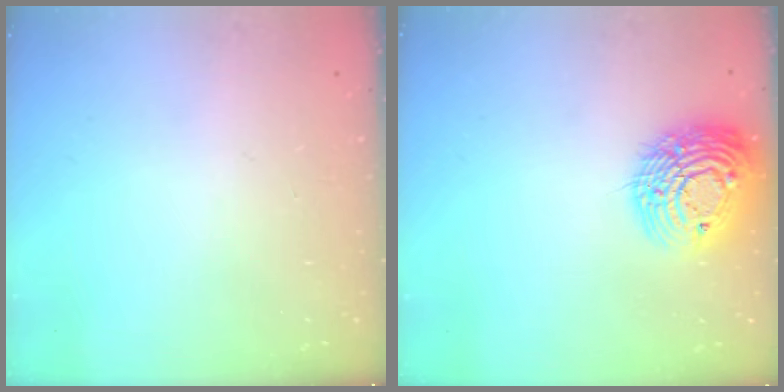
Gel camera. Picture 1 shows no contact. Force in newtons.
{"total": 17.2, "press": 17.2, "slide": 1.5}